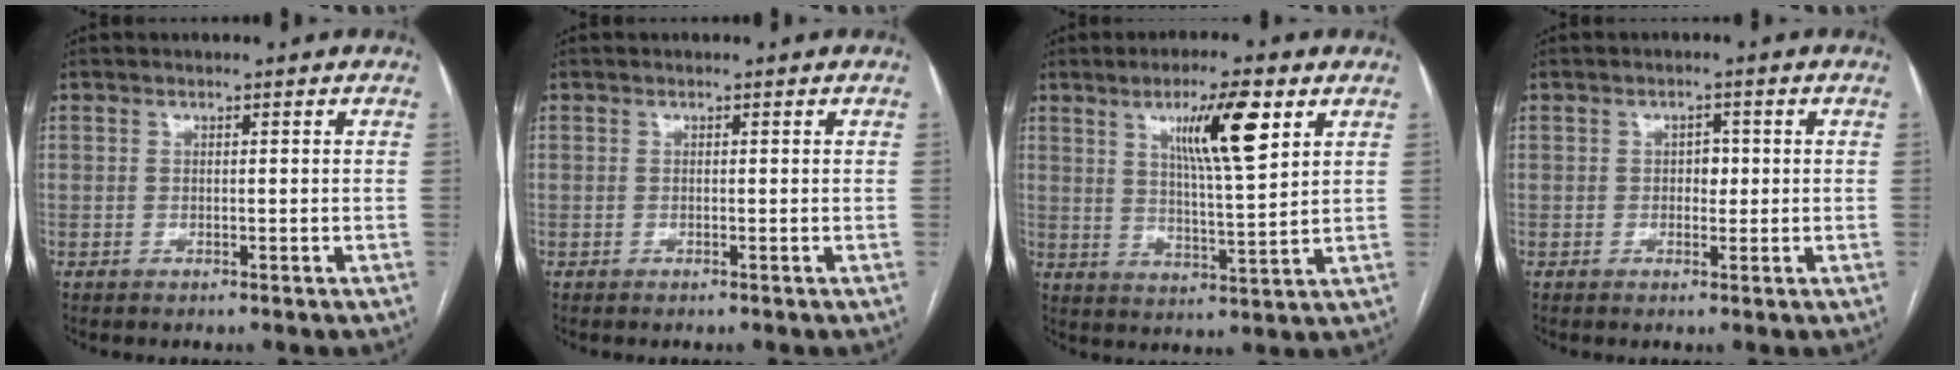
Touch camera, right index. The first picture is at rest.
{"total": 0.0}
{"total": 10.6, "force": [5.0, 0.9, 9.3], "torque": [-0.156, 0.000, 0.083]}
{"total": 1.9, "force": [0.1, 1.3, 1.4], "torque": [-0.015, 0.003, 0.000]}